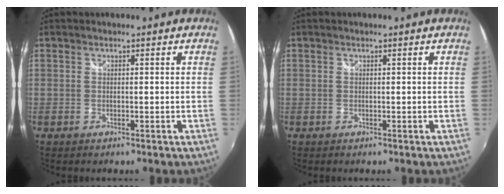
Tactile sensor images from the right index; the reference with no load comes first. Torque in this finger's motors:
{"motor_torque": [0.01, 0.01, 0.00, 0.00]}